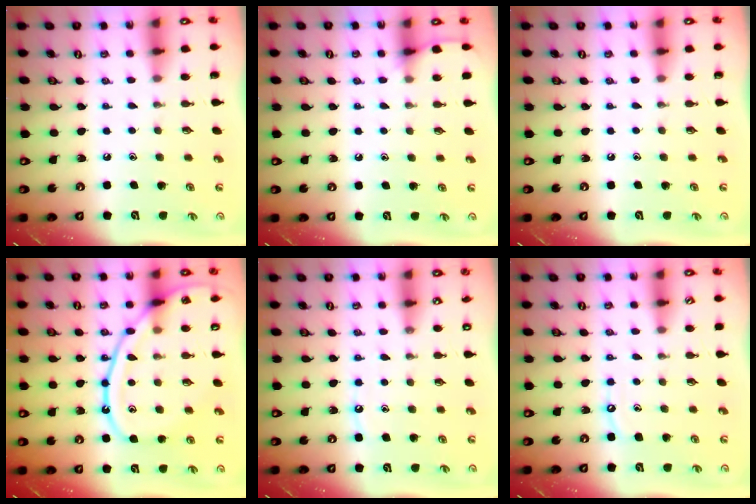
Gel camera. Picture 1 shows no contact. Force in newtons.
{"total": 4.2, "press": 4.1, "slide": 0.6}
{"total": 0.0}
{"total": 17.6, "press": 17.5, "slide": 1.9}
{"total": 5.3, "press": 5.2, "slide": 0.7}
{"total": 4.2, "press": 4.2, "slide": 0.5}